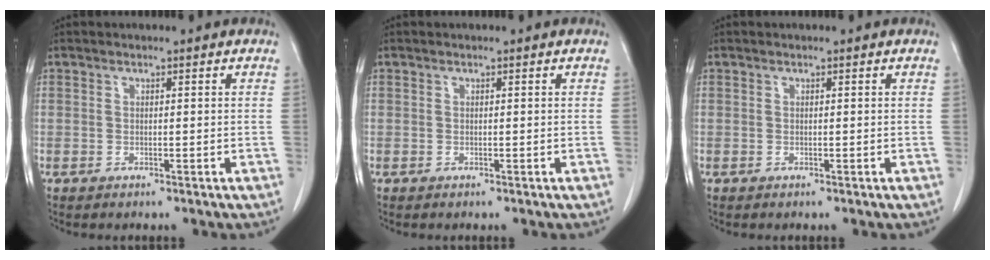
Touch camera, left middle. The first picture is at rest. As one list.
[{"total": 0.0}, {"total": 0.0}]